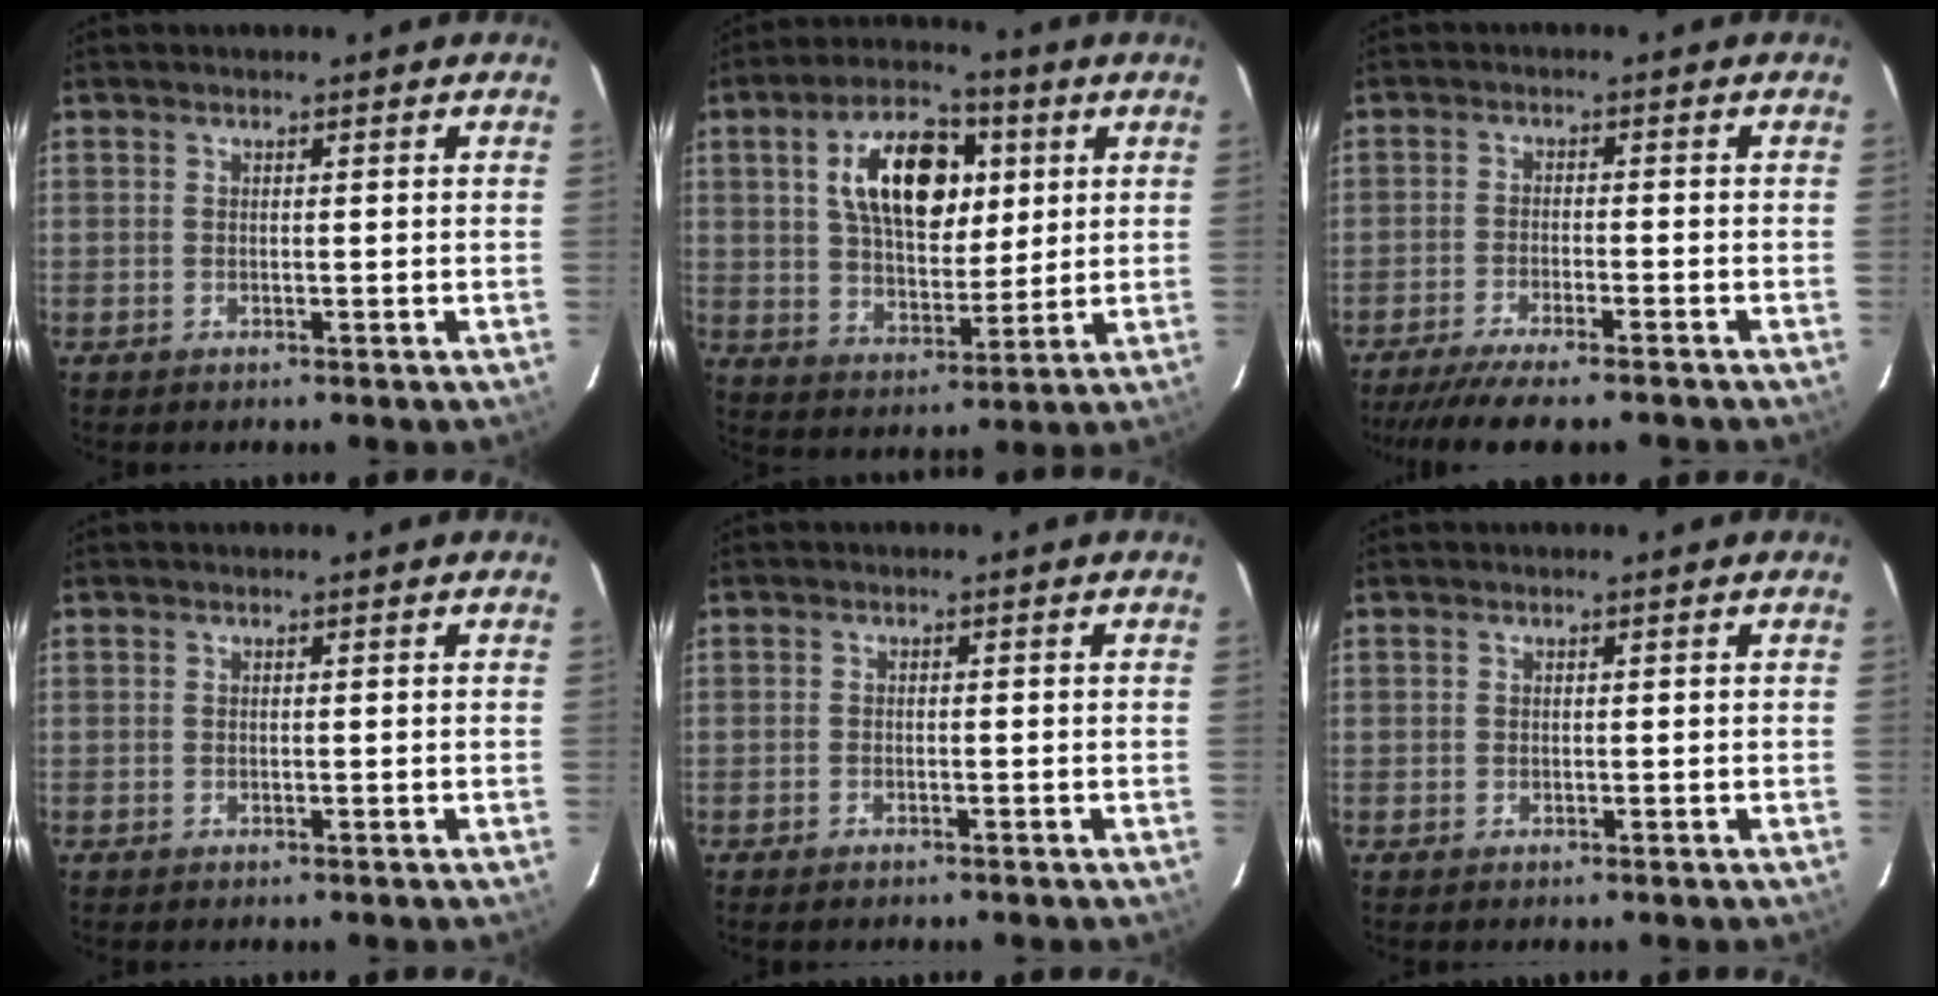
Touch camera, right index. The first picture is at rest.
{"total": 14.4, "force": [4.5, 8.1, 11.1], "torque": [-0.186, 0.023, 0.078]}
{"total": 11.1, "force": [-10.1, 0.7, 4.5], "torque": [-0.104, -0.027, -0.160]}
{"total": 0.0}
{"total": 1.3, "force": [-1.1, -0.2, -0.7], "torque": [0.003, 0.001, -0.023]}
{"total": 0.0}